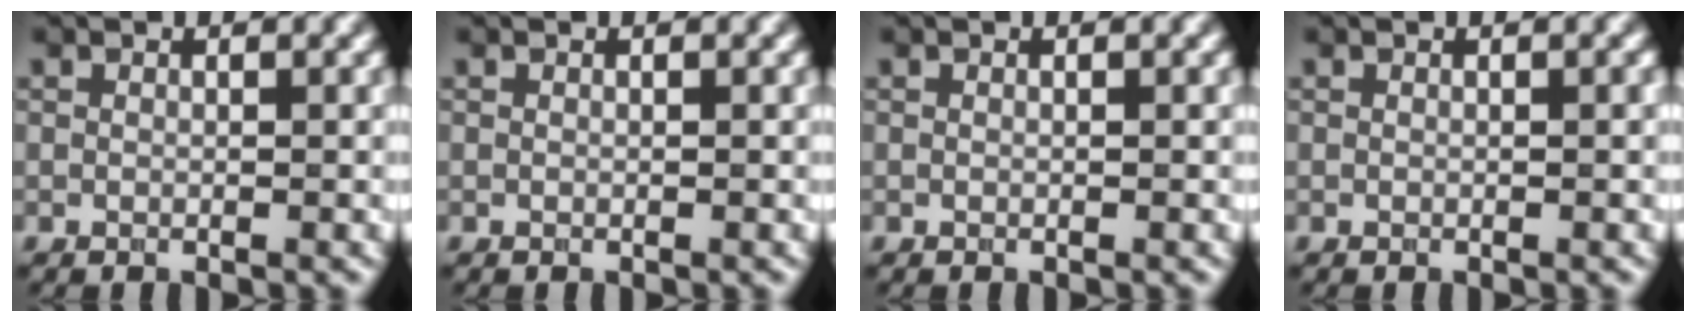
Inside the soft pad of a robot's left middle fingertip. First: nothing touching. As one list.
[{"total": 0.0}, {"total": 0.0}, {"total": 0.0}]